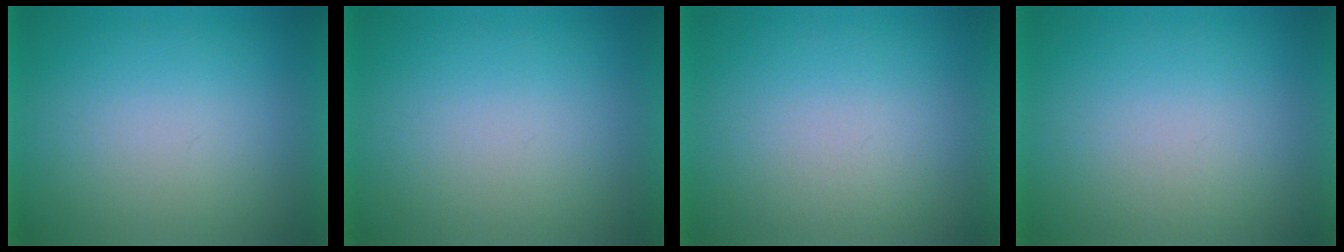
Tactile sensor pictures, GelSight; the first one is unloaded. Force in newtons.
{"total": 0.0}
{"total": 1.0}
{"total": 1.1}